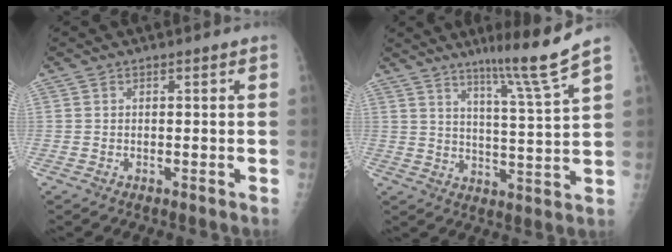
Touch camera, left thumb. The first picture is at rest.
{"total": 10.2, "force": [7.4, -1.7, 6.8], "torque": [-0.103, -0.062, 0.120]}